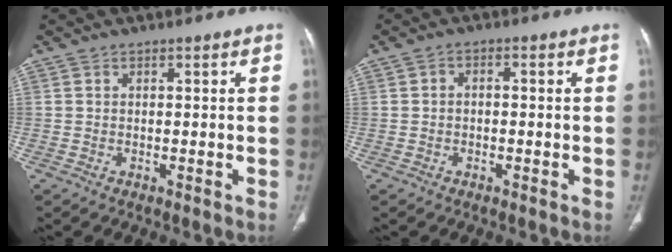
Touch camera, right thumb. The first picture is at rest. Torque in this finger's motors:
{"motor_torque": [-0.47, 0.29, -0.16, -0.12, 0.02]}